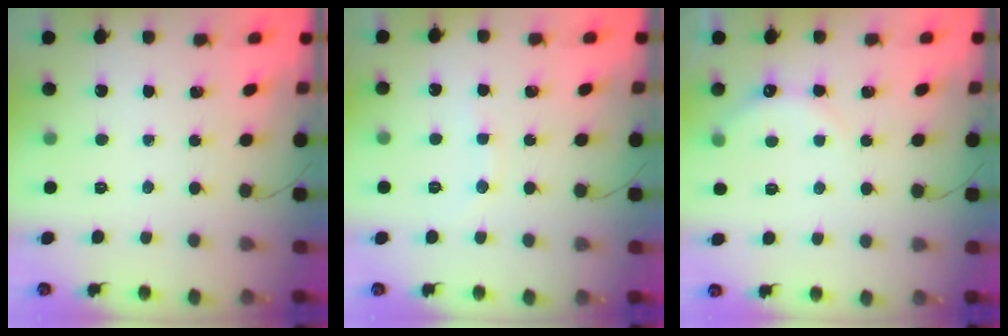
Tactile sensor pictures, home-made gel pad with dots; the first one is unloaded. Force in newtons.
{"total": 5.6, "press": 5.5, "slide": 1.1}
{"total": 6.7, "press": 6.6, "slide": 1.0}